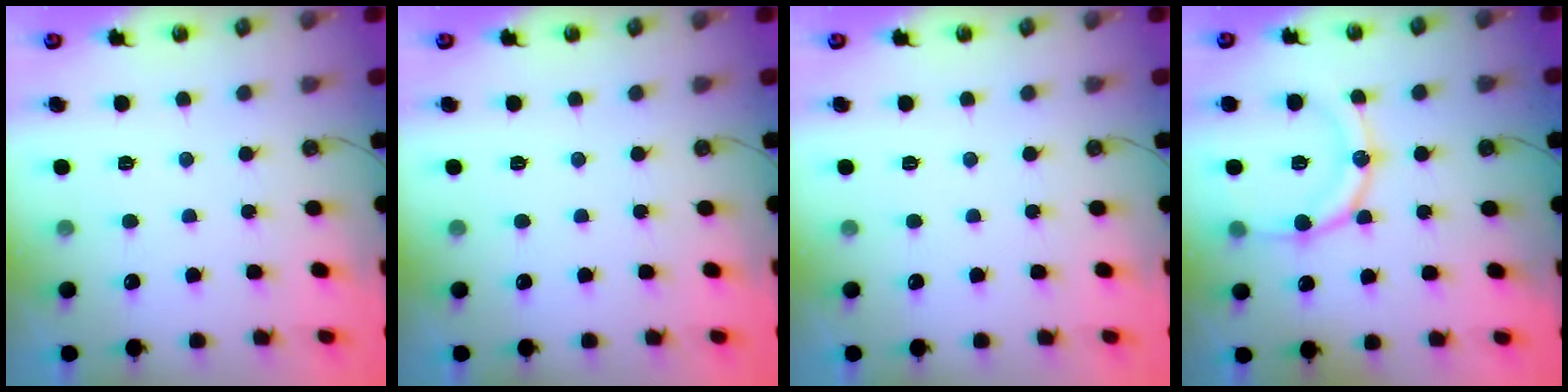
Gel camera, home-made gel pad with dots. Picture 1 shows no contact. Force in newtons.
{"total": 0.0}
{"total": 0.0}
{"total": 15.7, "press": 15.4, "slide": 3.0}